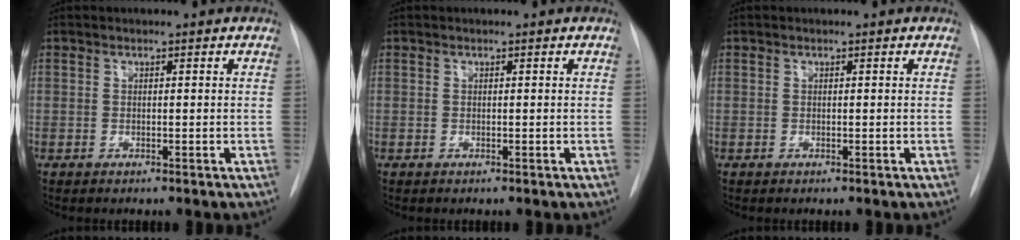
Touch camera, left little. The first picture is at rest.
{"total": 0.0}
{"total": 0.0}